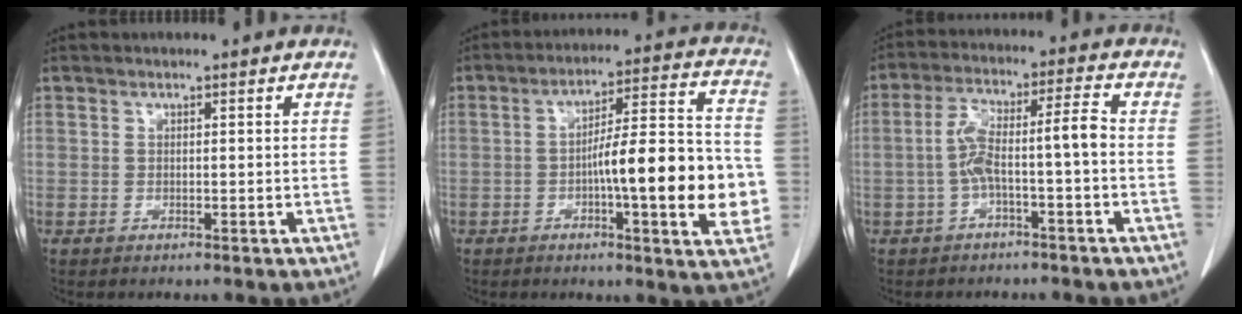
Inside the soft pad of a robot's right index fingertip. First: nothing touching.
{"total": 16.3, "force": [-3.0, 2.1, 15.9], "torque": [-0.228, 0.015, -0.043]}
{"total": 7.4, "force": [-1.8, 0.6, 7.2], "torque": [-0.139, 0.035, -0.030]}